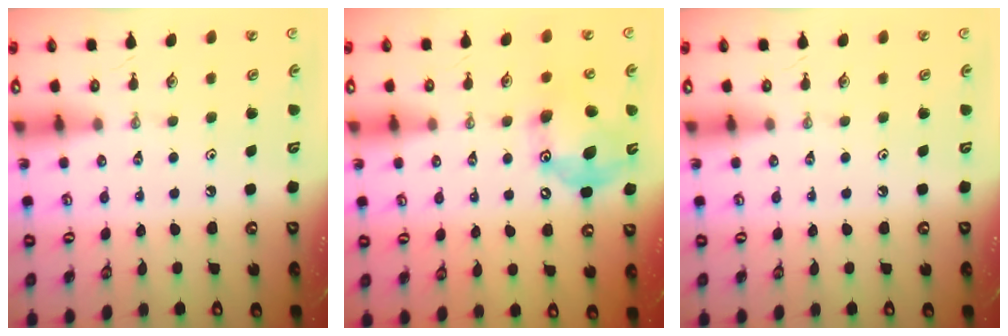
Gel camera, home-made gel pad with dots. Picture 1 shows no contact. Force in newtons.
{"total": 15.6, "press": 15.6, "slide": 0.3}
{"total": 0.0}